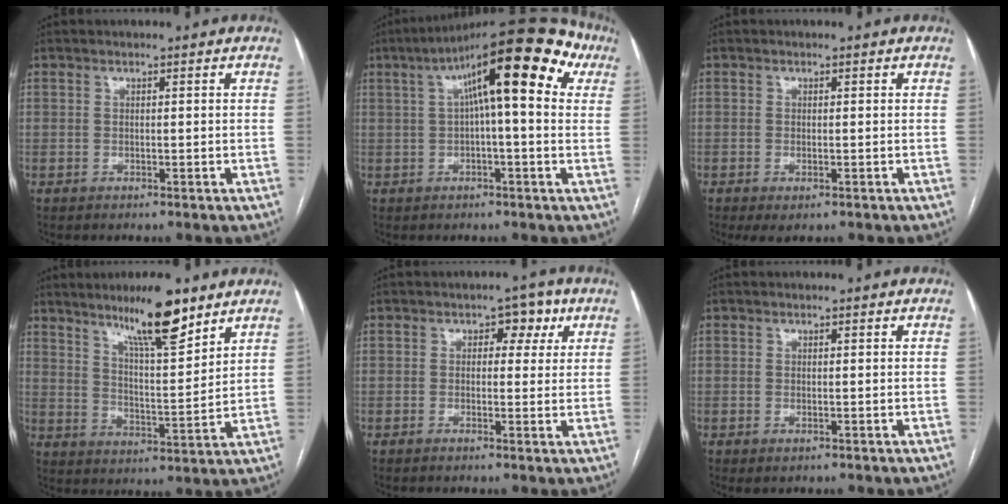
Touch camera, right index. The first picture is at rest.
{"total": 16.8, "force": [5.8, 3.6, 15.4], "torque": [-0.231, 0.055, 0.077]}
{"total": 2.4, "force": [-1.1, 0.8, 1.9], "torque": [-0.032, -0.003, -0.012]}
{"total": 11.8, "force": [8.4, 1.5, 8.1], "torque": [-0.135, -0.007, 0.142]}
{"total": 4.1, "force": [1.4, 2.5, 3.0], "torque": [-0.035, 0.021, 0.013]}
{"total": 1.0, "force": [-0.3, 0.4, 0.9], "torque": [-0.019, -0.003, 0.000]}